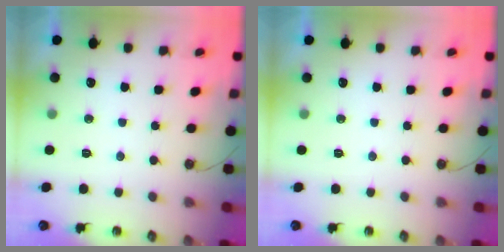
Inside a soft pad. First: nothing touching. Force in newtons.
{"total": 0.0}